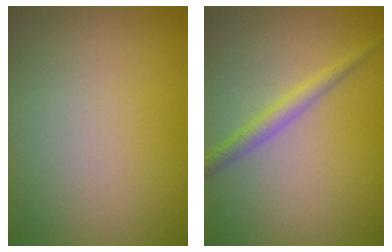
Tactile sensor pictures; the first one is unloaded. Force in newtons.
{"total": 1.9, "press": 1.9, "slide": 0.0}